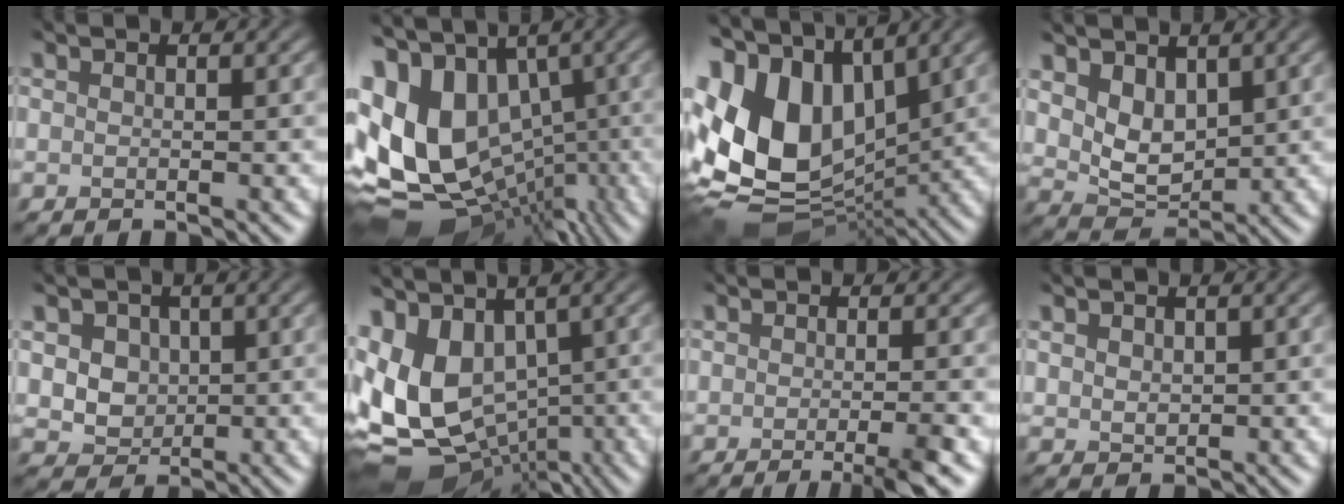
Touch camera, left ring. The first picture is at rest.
{"total": 14.9, "force": [-0.9, 10.5, 10.5], "torque": [-0.210, -0.013, 0.013]}
{"total": 13.3, "force": [0.5, 9.3, 9.5], "torque": [-0.205, -0.002, 0.007]}
{"total": 4.4, "force": [1.4, 2.8, 3.1], "torque": [-0.066, -0.012, 0.023]}
{"total": 4.2, "force": [0.4, 3.7, 2.0], "torque": [-0.058, -0.010, 0.014]}
{"total": 11.5, "force": [-1.6, 8.3, 7.7], "torque": [-0.167, -0.015, -0.010]}
{"total": 3.5, "force": [-0.7, 0.9, 3.3], "torque": [-0.039, -0.001, -0.012]}
{"total": 1.6, "force": [0.8, 1.1, 1.0], "torque": [-0.029, -0.002, 0.021]}